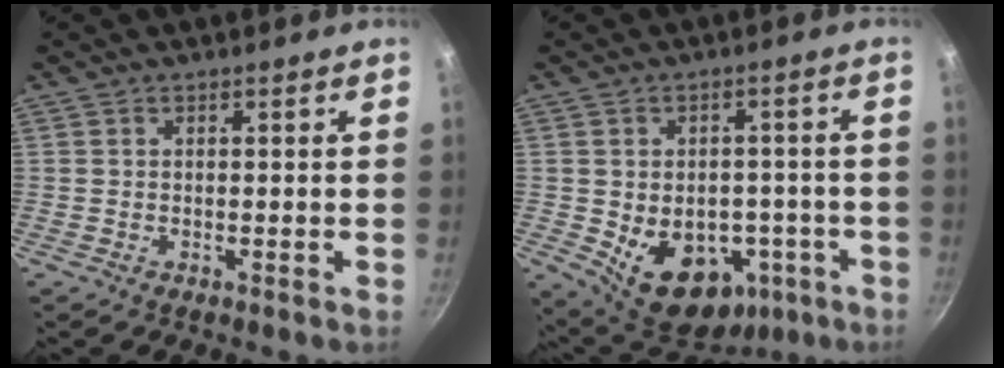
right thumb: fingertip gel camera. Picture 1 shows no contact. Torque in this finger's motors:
{"motor_torque": [-0.23, 0.56, -0.03, -0.10, 0.11]}